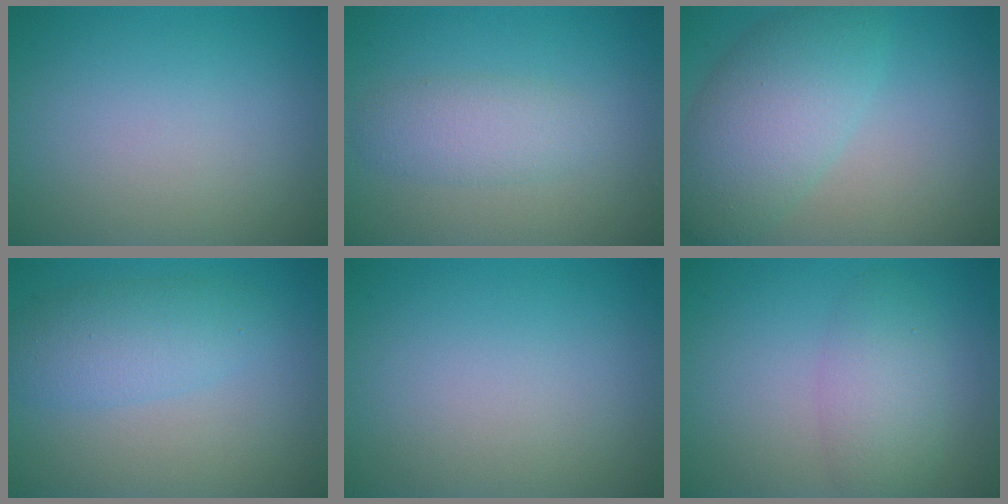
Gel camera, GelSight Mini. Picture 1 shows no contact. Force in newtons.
{"total": 2.7, "press": 2.7, "slide": 0.1}
{"total": 6.3, "press": 6.3, "slide": 0.2}
{"total": 3.8, "press": 3.8, "slide": 0.1}
{"total": 0.0}
{"total": 2.4, "press": 2.4, "slide": 0.2}